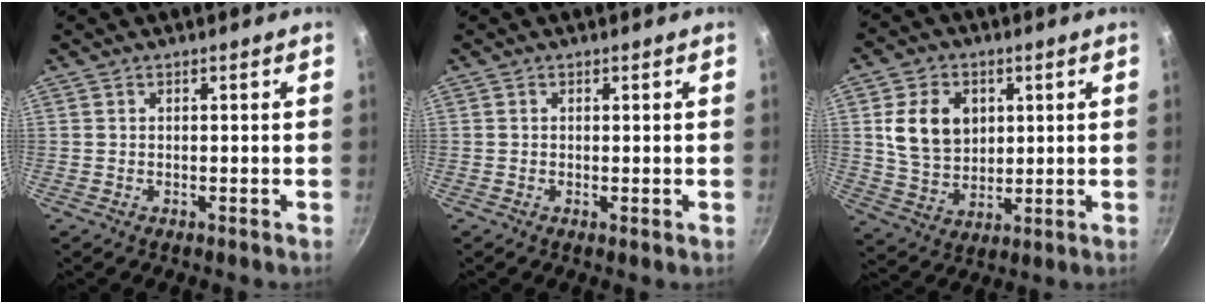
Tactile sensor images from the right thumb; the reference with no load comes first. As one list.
[{"total": 0.8, "force": [-0.1, 0.1, 0.8], "torque": [-0.016, -0.004, -0.004]}, {"total": 11.6, "force": [2.8, 8.9, 7.0], "torque": [-0.096, -0.011, 0.059]}]